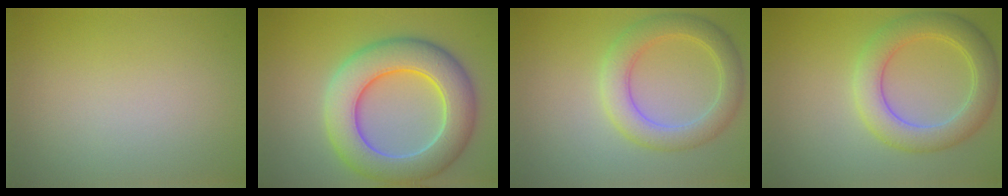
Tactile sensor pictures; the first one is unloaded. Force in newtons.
{"total": 9.1, "press": 9.1, "slide": 0.6}
{"total": 4.4, "press": 4.4, "slide": 0.2}
{"total": 5.3, "press": 5.3, "slide": 0.2}